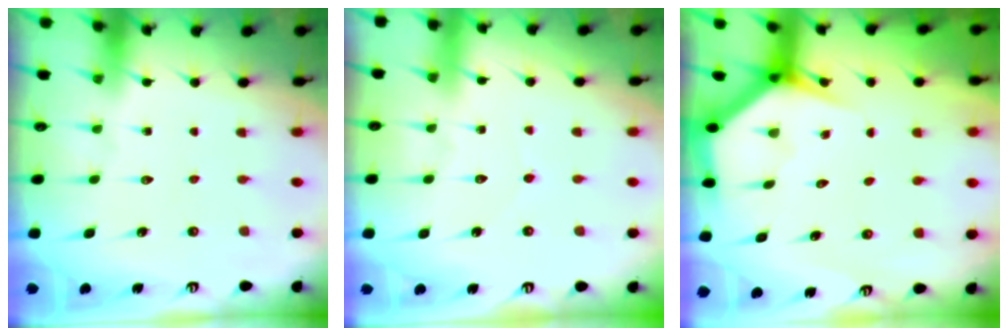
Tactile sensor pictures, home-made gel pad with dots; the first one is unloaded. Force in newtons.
{"total": 2.1, "press": 2.1, "slide": 0.1}
{"total": 3.5, "press": 3.5, "slide": 0.3}